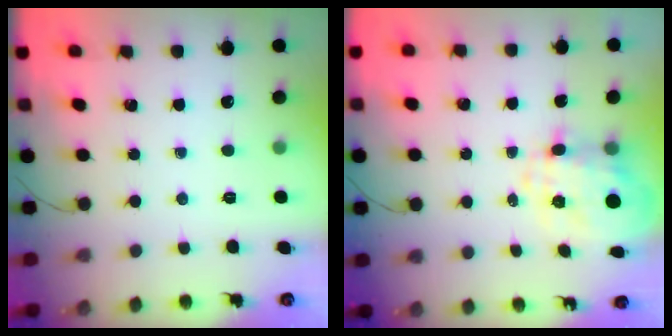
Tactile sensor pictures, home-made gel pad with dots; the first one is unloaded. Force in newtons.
{"total": 7.0, "press": 6.8, "slide": 1.7}